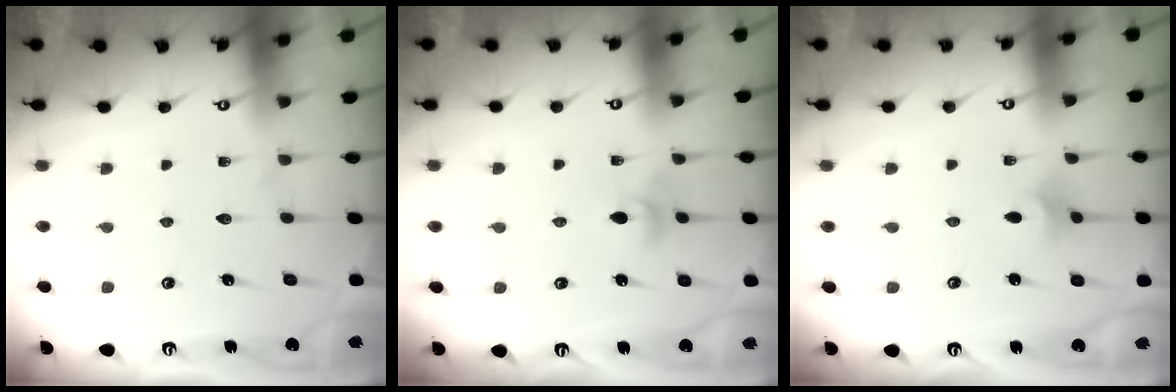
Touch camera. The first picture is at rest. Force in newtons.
{"total": 3.5, "press": 3.4, "slide": 0.6}
{"total": 3.3, "press": 3.3, "slide": 0.8}